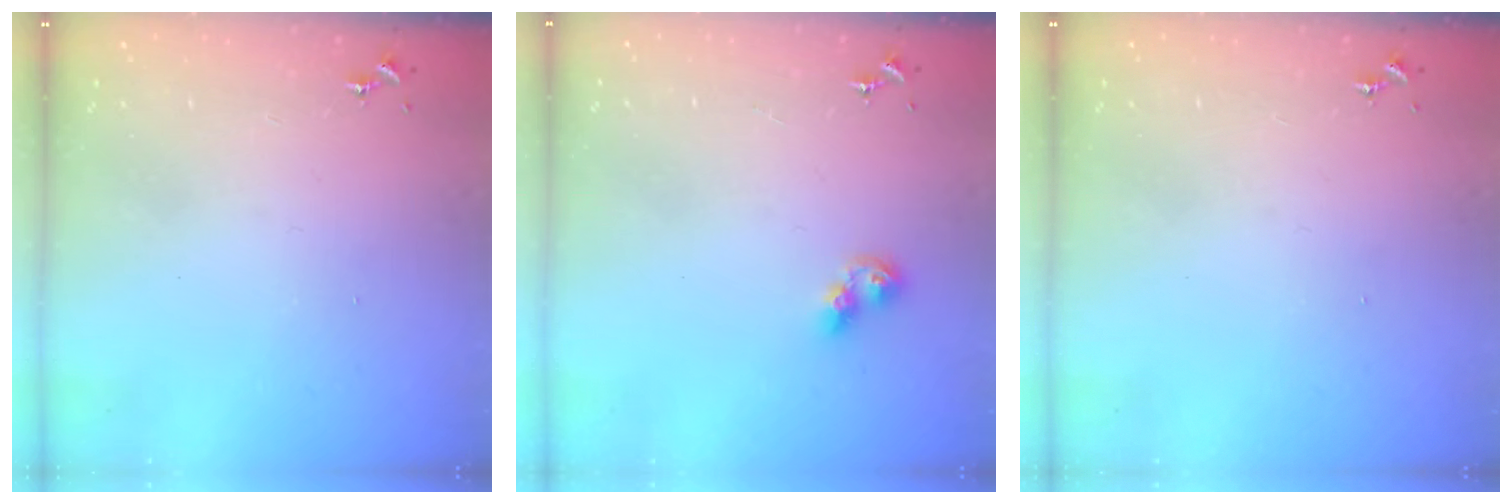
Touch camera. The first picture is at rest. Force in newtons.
{"total": 6.1, "press": 6.1, "slide": 0.4}
{"total": 0.0}